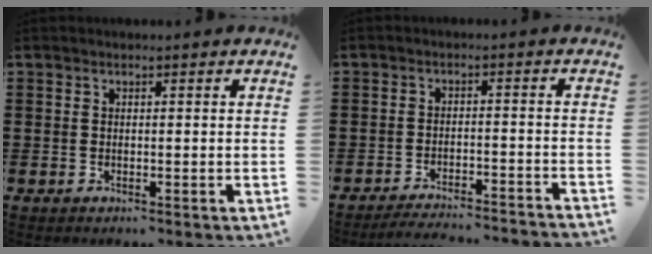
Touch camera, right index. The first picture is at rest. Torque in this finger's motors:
{"motor_torque": [-0.36, 0.61, -0.62, -0.21]}